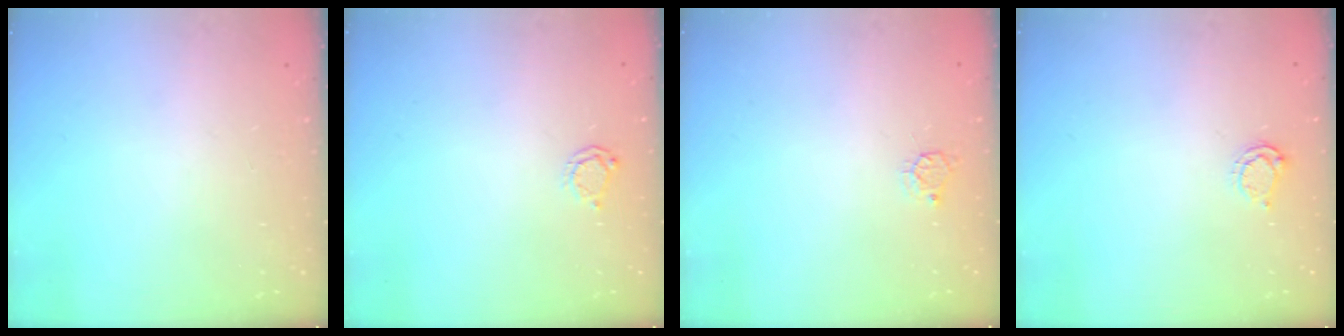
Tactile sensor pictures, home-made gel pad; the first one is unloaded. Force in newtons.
{"total": 3.2, "press": 3.2, "slide": 0.4}
{"total": 3.7, "press": 3.7, "slide": 0.4}
{"total": 4.4, "press": 4.4, "slide": 0.5}